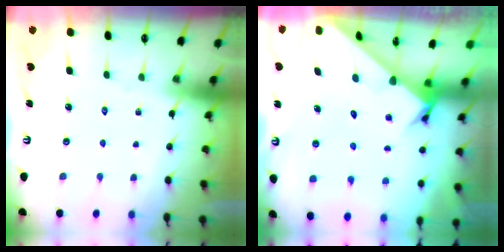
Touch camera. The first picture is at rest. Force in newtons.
{"total": 2.8, "press": 2.8, "slide": 0.2}